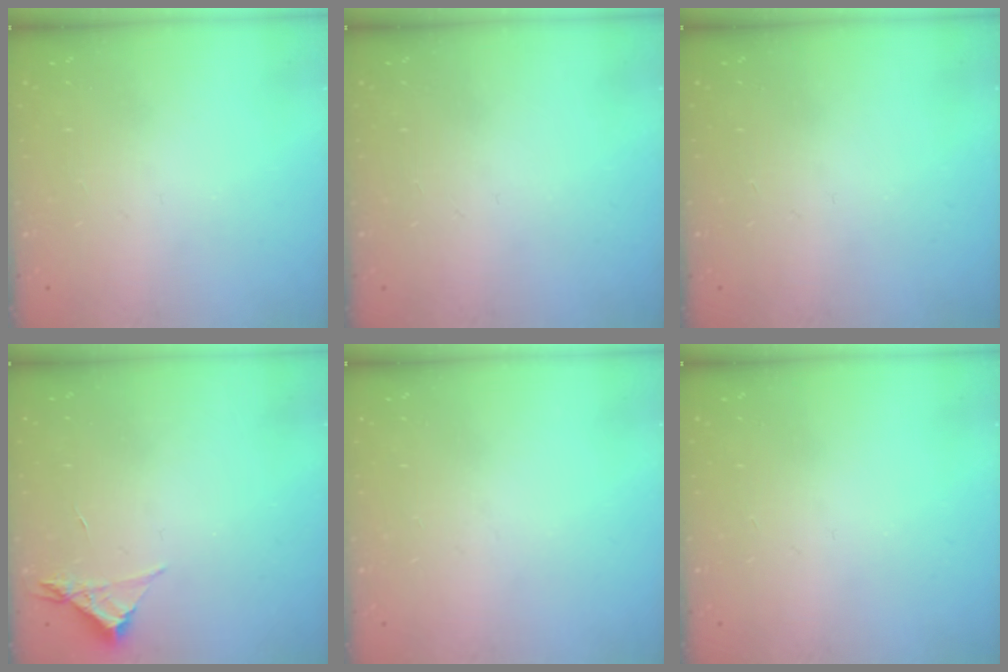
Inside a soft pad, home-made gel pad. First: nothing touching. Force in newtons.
{"total": 0.0}
{"total": 0.0}
{"total": 3.5, "press": 3.5, "slide": 0.4}
{"total": 0.0}
{"total": 0.0}